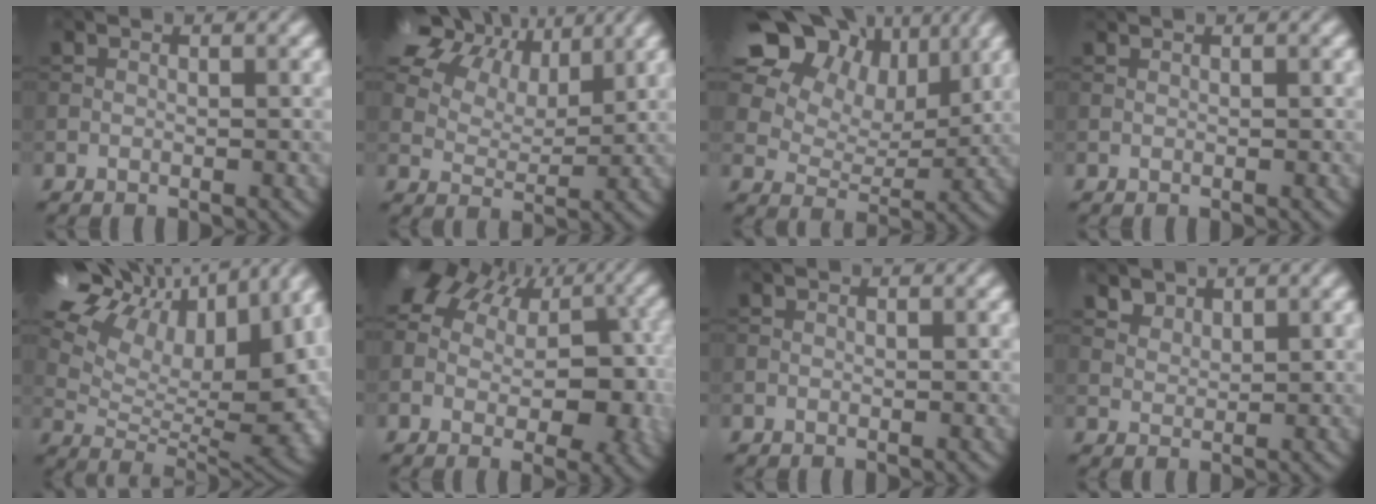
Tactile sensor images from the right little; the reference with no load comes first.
{"total": 13.1, "force": [7.6, 7.7, 7.5], "torque": [-0.164, 0.035, 0.130]}
{"total": 16.2, "force": [8.8, 10.8, 8.2], "torque": [-0.174, 0.047, 0.167]}
{"total": 0.0}
{"total": 17.5, "force": [9.1, 8.6, 12.2], "torque": [-0.201, 0.052, 0.167]}
{"total": 15.6, "force": [3.3, 10.7, 10.8], "torque": [-0.163, 0.023, 0.058]}
{"total": 0.0}
{"total": 2.1, "force": [1.7, 1.0, 0.5], "torque": [-0.017, -0.013, 0.047]}